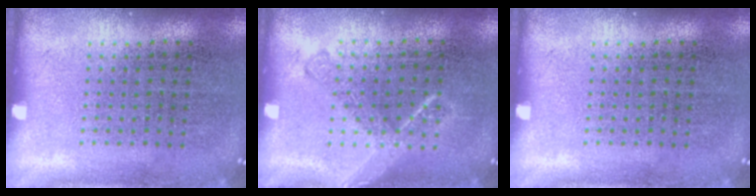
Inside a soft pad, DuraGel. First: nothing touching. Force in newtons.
{"total": 1.3, "press": 1.3, "slide": 0.2}
{"total": 0.0}